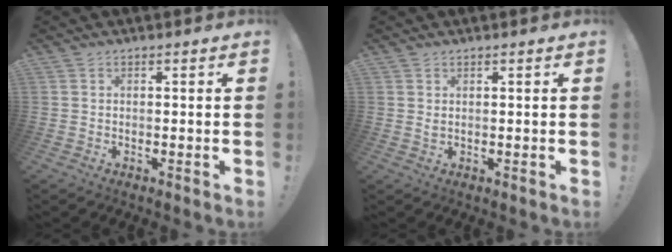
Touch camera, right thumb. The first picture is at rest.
{"total": 0.9, "force": [0.4, 0.1, 0.8], "torque": [-0.009, -0.003, 0.007]}